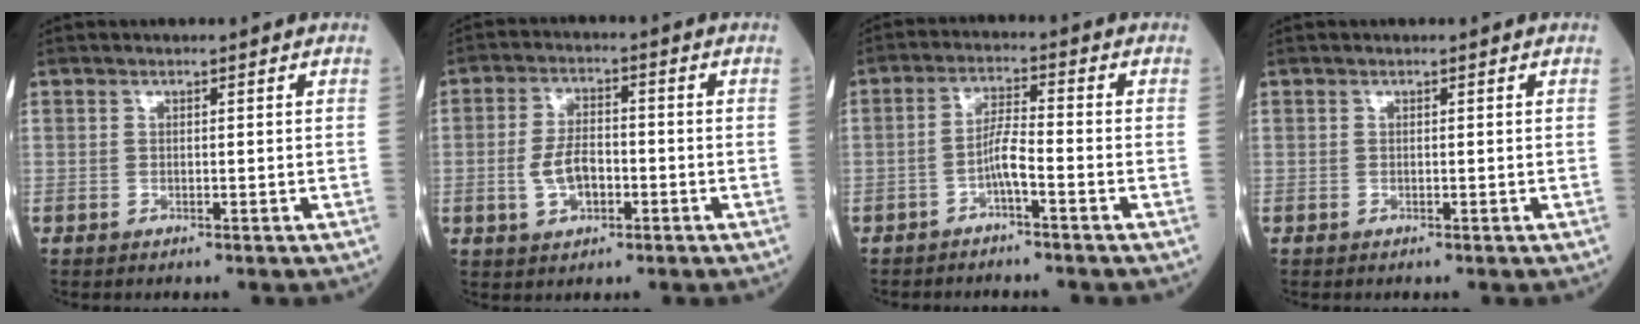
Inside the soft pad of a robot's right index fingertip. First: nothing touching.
{"total": 5.9, "force": [-1.6, 3.0, 4.8], "torque": [-0.098, 0.006, -0.028]}
{"total": 4.0, "force": [-2.1, 0.1, 3.4], "torque": [-0.064, 0.006, -0.043]}
{"total": 0.0}